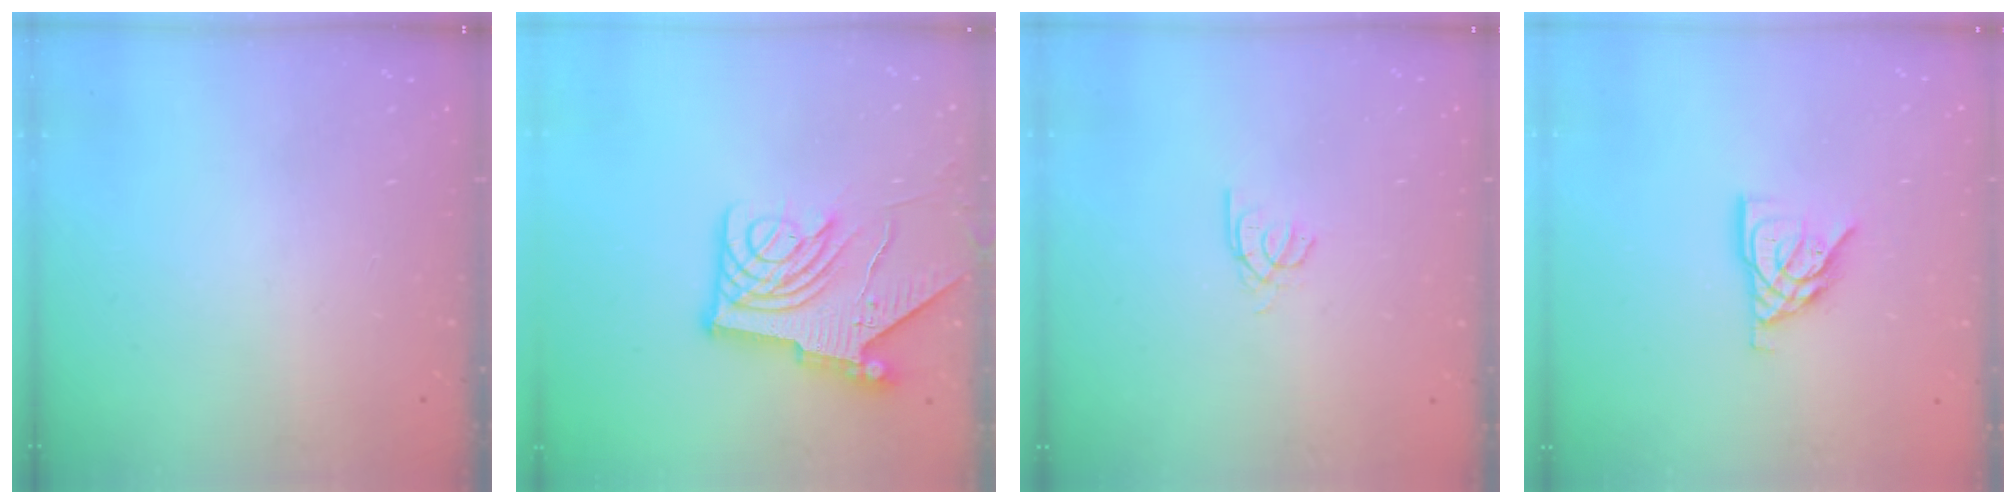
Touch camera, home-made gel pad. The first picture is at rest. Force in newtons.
{"total": 13.9, "press": 13.8, "slide": 1.6}
{"total": 2.3, "press": 2.3, "slide": 0.2}
{"total": 9.9, "press": 9.8, "slide": 1.2}